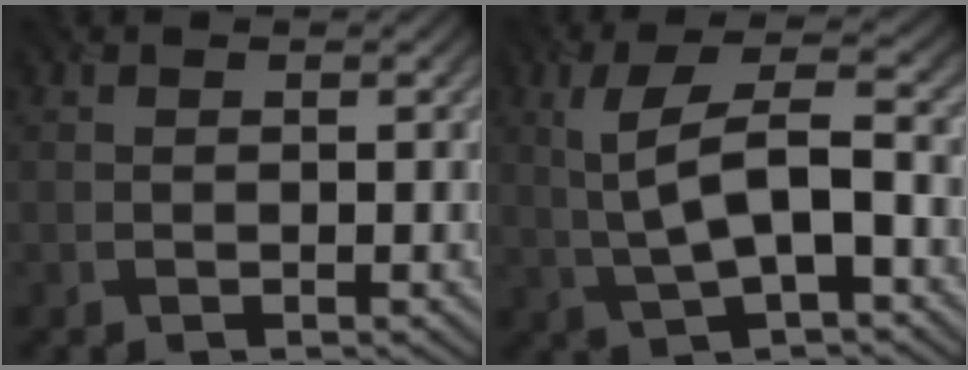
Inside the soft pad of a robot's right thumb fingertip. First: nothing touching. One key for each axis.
{"total": 9.0, "fx": -0.2, "fy": 3.3, "fz": 8.3, "tx": -0.162, "ty": 0.014, "tz": -0.008}